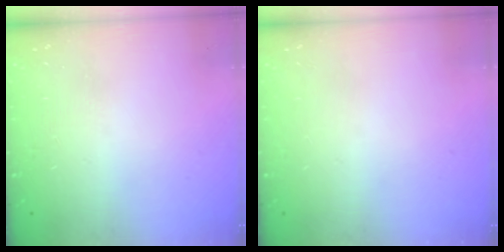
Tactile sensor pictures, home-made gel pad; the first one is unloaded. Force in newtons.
{"total": 0.0}